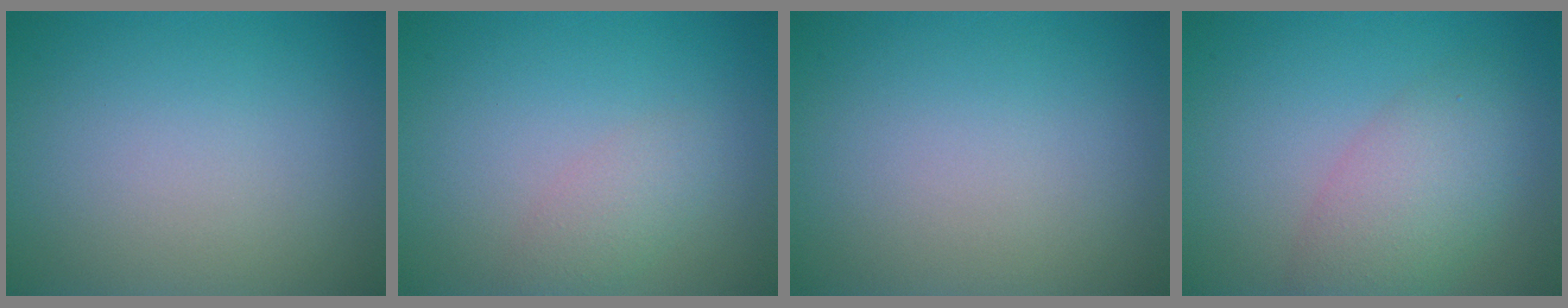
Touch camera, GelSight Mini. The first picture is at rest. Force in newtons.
{"total": 1.8, "press": 1.8, "slide": 0.1}
{"total": 0.0}
{"total": 4.7, "press": 4.7, "slide": 0.1}